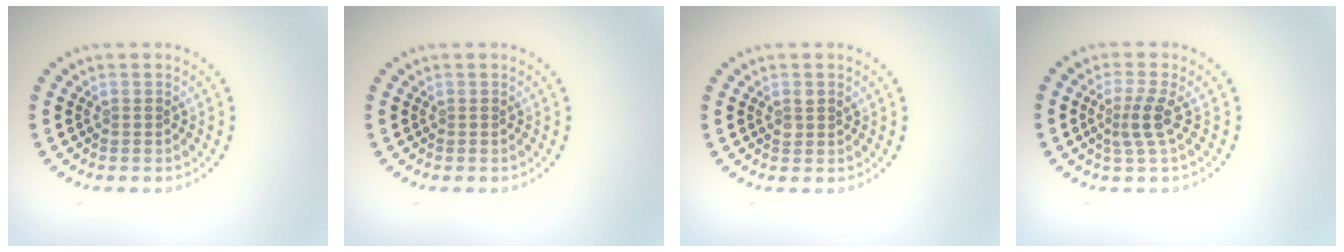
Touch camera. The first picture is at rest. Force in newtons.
{"total": 0.0}
{"total": 1.0, "press": 0.9, "slide": 0.3}
{"total": 2.4, "press": 1.7, "slide": 1.7}